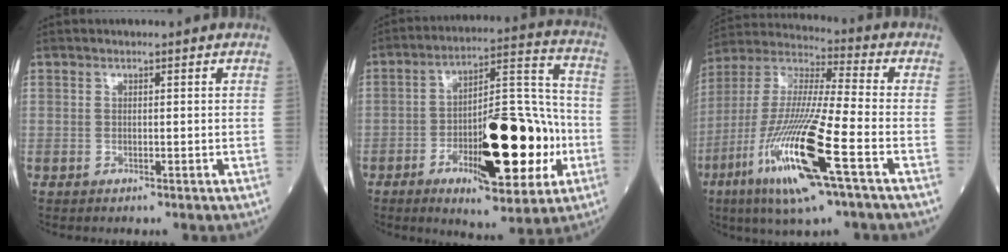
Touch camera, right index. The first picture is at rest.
{"total": 20.1, "force": [-5.7, 6.0, 18.3], "torque": [-0.290, 0.015, -0.076]}
{"total": 20.0, "force": [-8.3, 1.5, 18.1], "torque": [-0.408, -0.040, -0.157]}